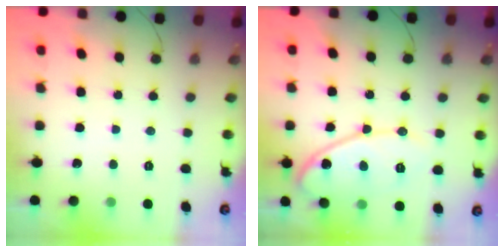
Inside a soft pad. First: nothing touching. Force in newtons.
{"total": 12.8, "press": 12.8, "slide": 0.9}